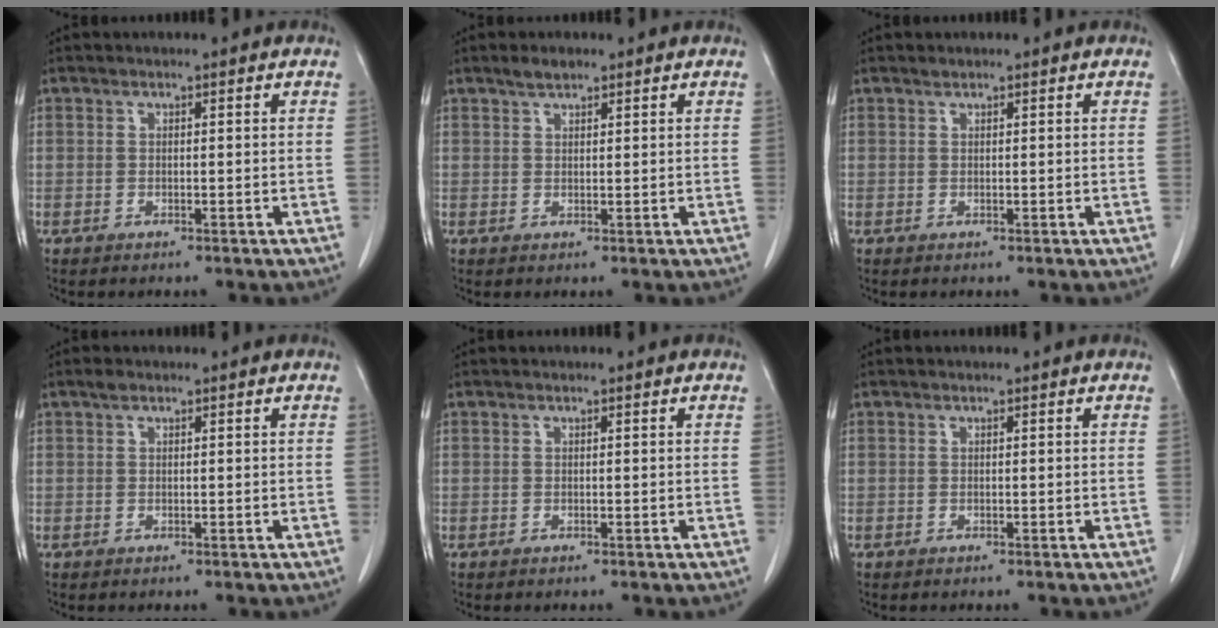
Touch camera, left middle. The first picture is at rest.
{"total": 1.8, "force": [1.5, 0.7, 0.8], "torque": [-0.018, 0.004, 0.028]}
{"total": 0.0}
{"total": 0.8, "force": [0.6, 0.3, 0.4], "torque": [-0.010, 0.008, 0.011]}
{"total": 0.0}
{"total": 0.0}